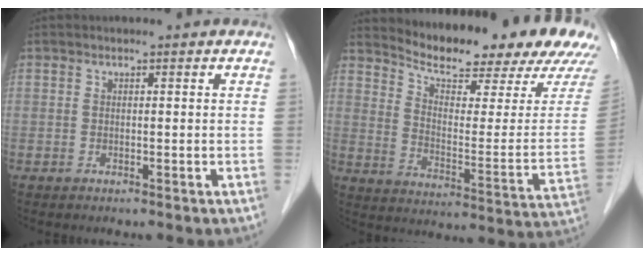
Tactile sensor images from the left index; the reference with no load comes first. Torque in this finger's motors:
{"motor_torque": [0.19, -0.94, 0.30, 0.10]}